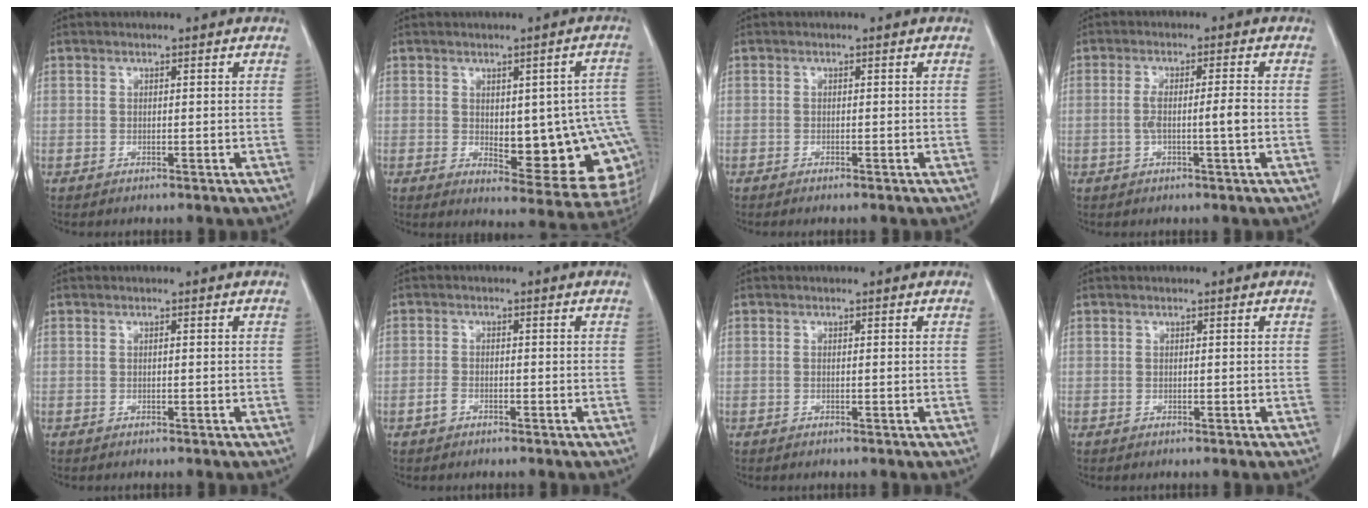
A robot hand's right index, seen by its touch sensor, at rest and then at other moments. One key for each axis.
{"total": 15.7, "fx": -1.6, "fy": 5.9, "fz": 14.4, "tx": -0.125, "ty": 0.013, "tz": 0.000}
{"total": 0.9, "fx": -0.8, "fy": 0.1, "fz": 0.5, "tx": -0.008, "ty": -0.002, "tz": -0.009}
{"total": 4.1, "fx": -0.7, "fy": 0.0, "fz": 4.0, "tx": -0.081, "ty": 0.005, "tz": -0.010}
{"total": 0.0}
{"total": 1.4, "fx": -0.9, "fy": 0.9, "fz": 0.7, "tx": -0.016, "ty": 0.004, "tz": -0.016}
{"total": 0.0}
{"total": 0.0}